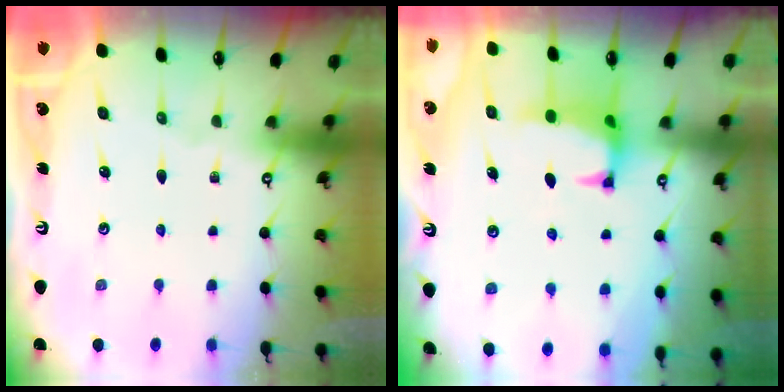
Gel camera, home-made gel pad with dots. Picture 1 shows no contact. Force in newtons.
{"total": 1.5, "press": 1.3, "slide": 0.7}